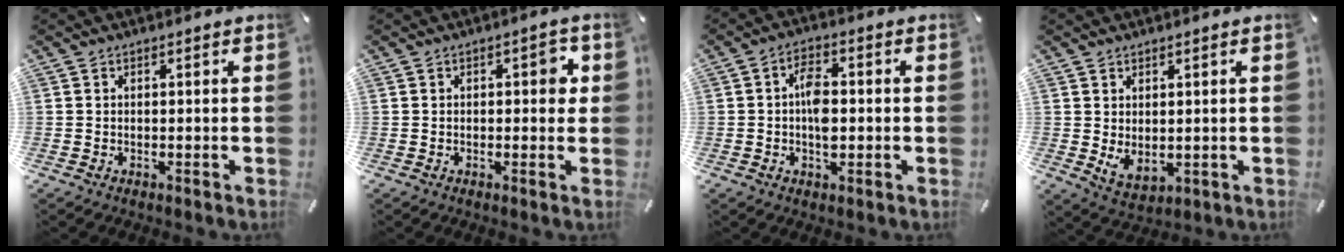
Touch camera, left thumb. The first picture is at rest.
{"total": 3.3, "force": [0.3, 1.7, 2.8], "torque": [-0.032, 0.001, -0.003]}
{"total": 6.4, "force": [-0.4, 3.5, 5.3], "torque": [-0.102, 0.003, -0.010]}
{"total": 4.3, "force": [1.6, 3.2, 2.3], "torque": [-0.036, -0.010, 0.030]}